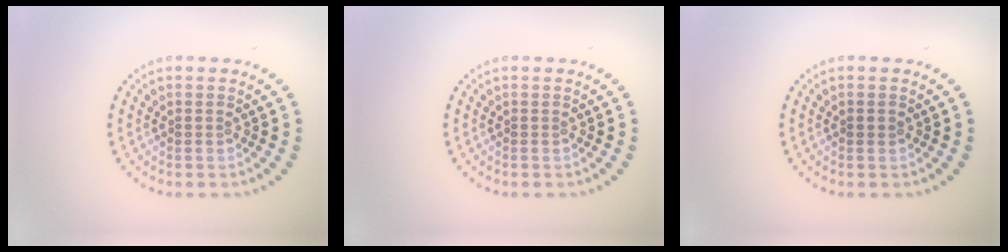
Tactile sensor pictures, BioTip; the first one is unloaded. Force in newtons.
{"total": 0.0}
{"total": 0.9, "press": 0.9, "slide": 0.1}